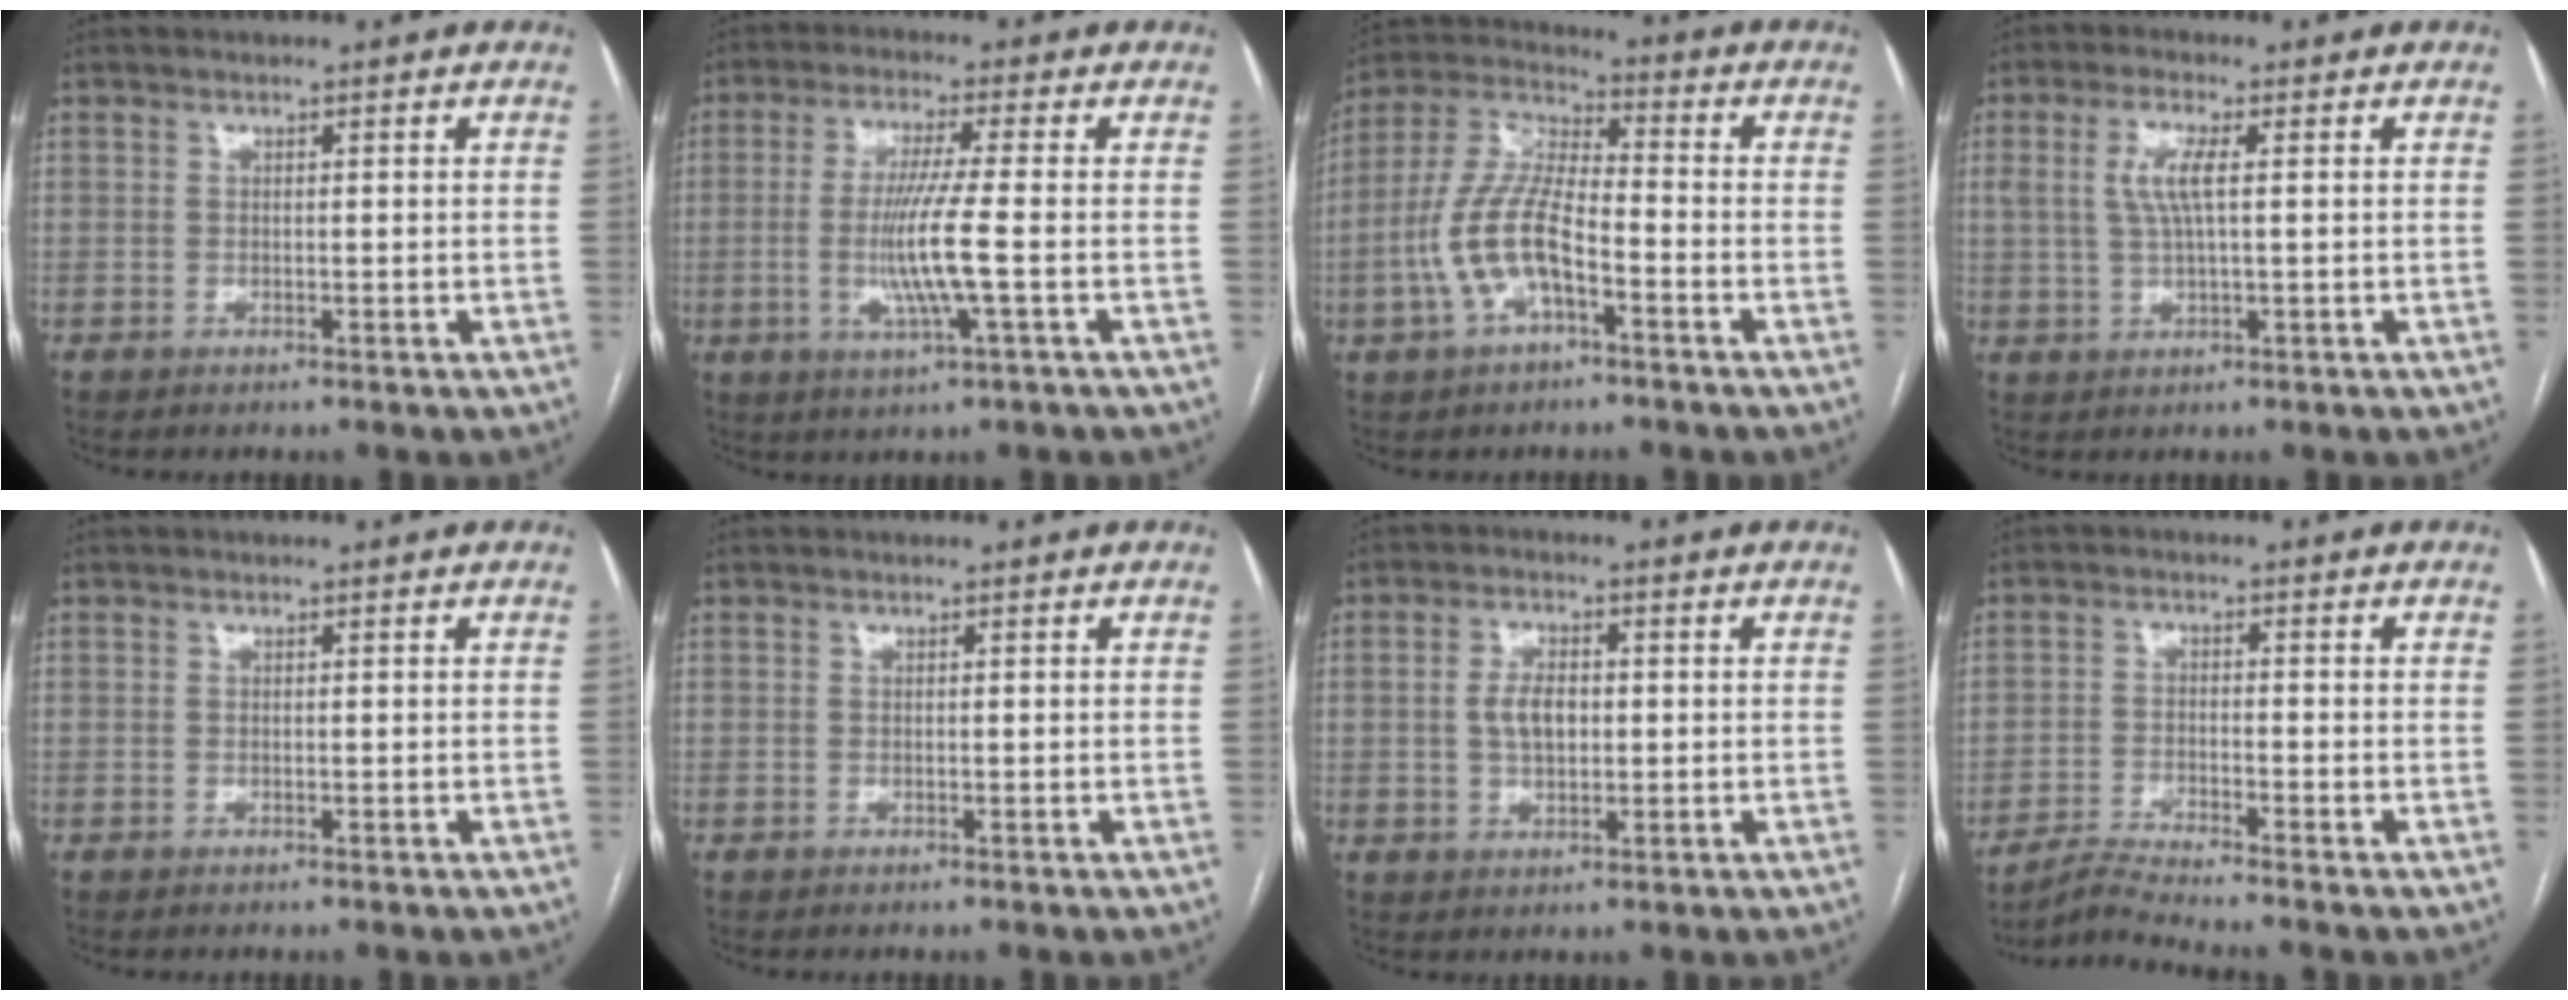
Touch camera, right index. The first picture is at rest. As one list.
[{"total": 8.2, "force": [-1.5, -0.7, 8.1], "torque": [-0.163, -0.011, -0.029]}, {"total": 11.5, "force": [-3.9, 3.9, 10.1], "torque": [-0.226, 0.015, -0.074]}, {"total": 4.8, "force": [1.0, 0.9, 4.6], "torque": [-0.103, 0.005, 0.022]}, {"total": 0.0}, {"total": 0.0}, {"total": 4.6, "force": [0.1, 2.5, 3.8], "torque": [-0.076, 0.008, 0.005]}, {"total": 5.1, "force": [-4.6, -2.1, 0.8], "torque": [-0.023, -0.020, -0.089]}]